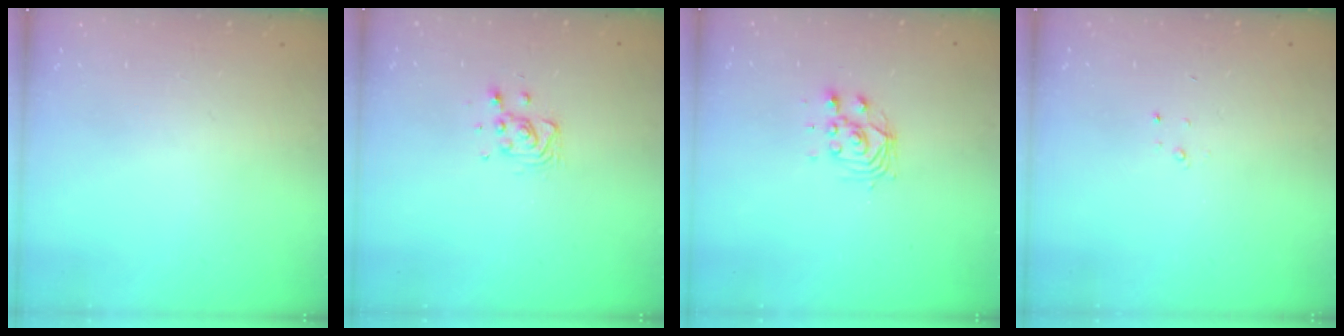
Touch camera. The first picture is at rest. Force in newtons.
{"total": 7.3, "press": 7.1, "slide": 2.0}
{"total": 5.0, "press": 5.0, "slide": 0.2}
{"total": 1.5, "press": 1.5, "slide": 0.2}